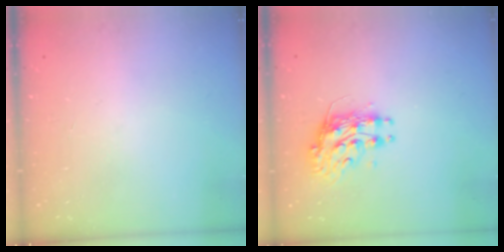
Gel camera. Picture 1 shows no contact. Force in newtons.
{"total": 9.2, "press": 9.2, "slide": 0.9}